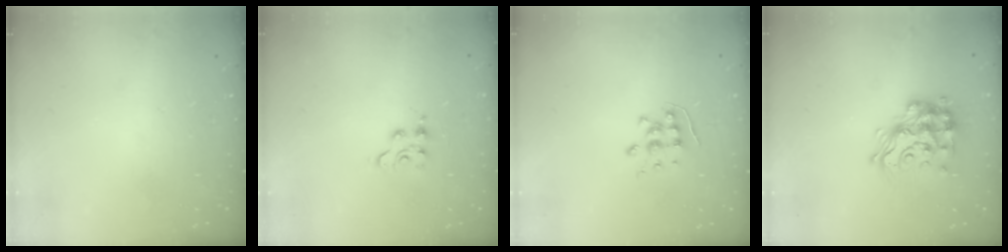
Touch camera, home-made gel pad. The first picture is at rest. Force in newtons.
{"total": 3.8, "press": 3.8, "slide": 0.5}
{"total": 6.1, "press": 6.1, "slide": 0.4}
{"total": 17.7, "press": 17.7, "slide": 1.0}